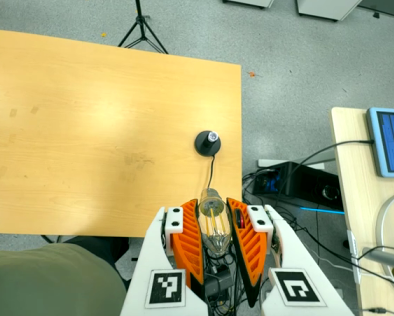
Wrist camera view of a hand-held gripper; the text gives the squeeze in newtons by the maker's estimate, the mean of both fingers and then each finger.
{"total": 21.5, "left": 24.2, "right": 18.8}